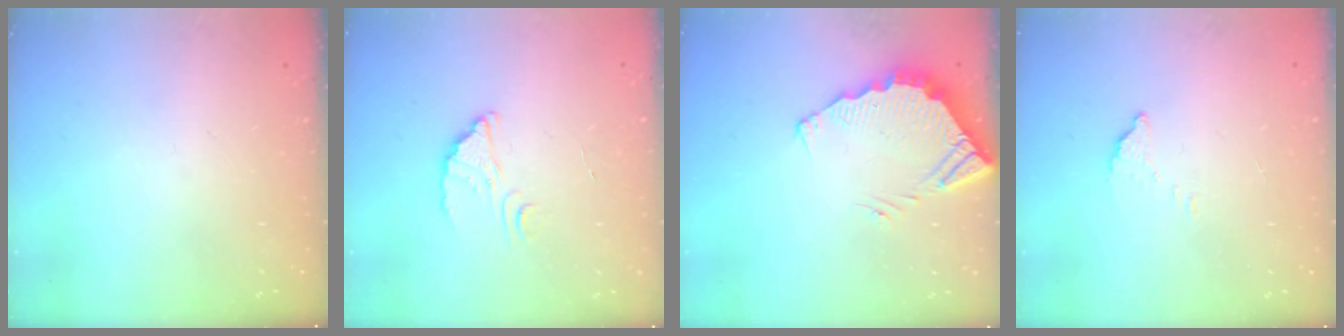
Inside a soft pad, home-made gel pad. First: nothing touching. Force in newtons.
{"total": 3.0, "press": 3.0, "slide": 0.0}
{"total": 4.8, "press": 4.8, "slide": 0.3}
{"total": 3.3, "press": 3.3, "slide": 0.2}